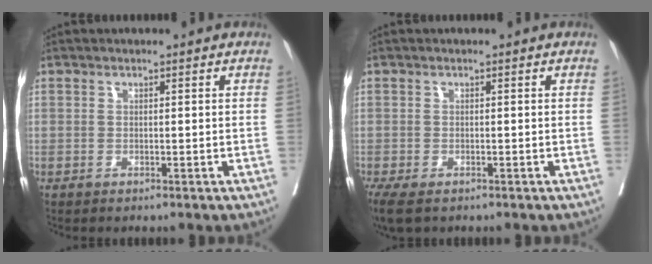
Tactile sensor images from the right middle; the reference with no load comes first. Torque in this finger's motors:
{"motor_torque": [0.64, -0.58, 0.14, 0.05]}